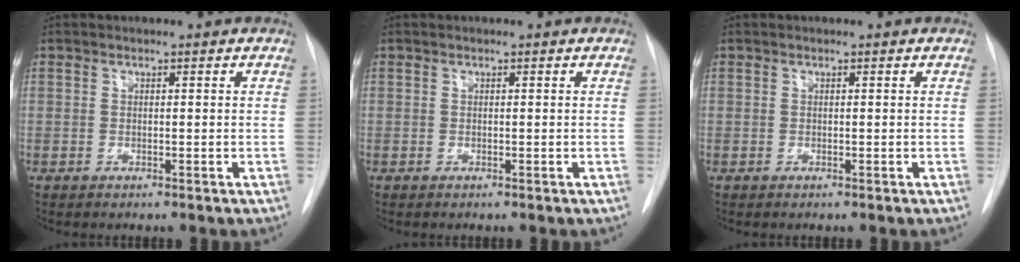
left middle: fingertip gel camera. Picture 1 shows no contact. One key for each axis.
{"total": 0.0}
{"total": 0.0}